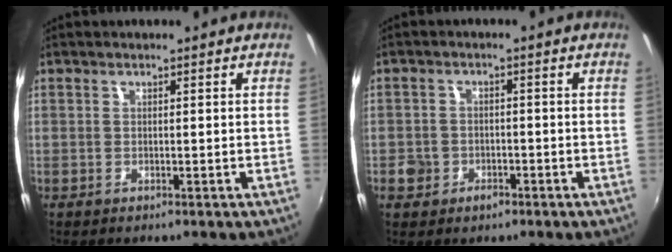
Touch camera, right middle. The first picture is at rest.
{"total": 4.3, "force": [-1.9, 3.7, 1.3], "torque": [-0.034, 0.003, -0.033]}